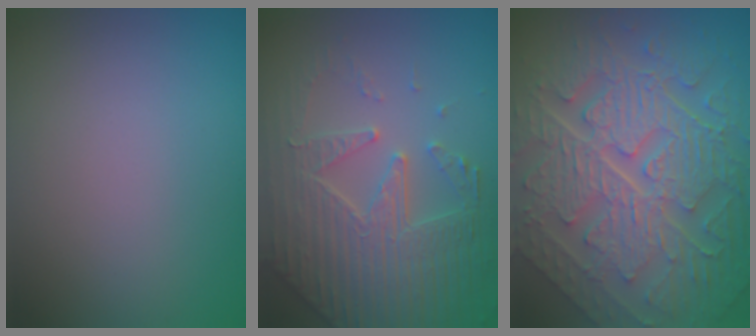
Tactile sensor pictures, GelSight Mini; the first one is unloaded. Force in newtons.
{"total": 5.1, "press": 4.8, "slide": 1.8}
{"total": 11.1, "press": 7.6, "slide": 8.1}